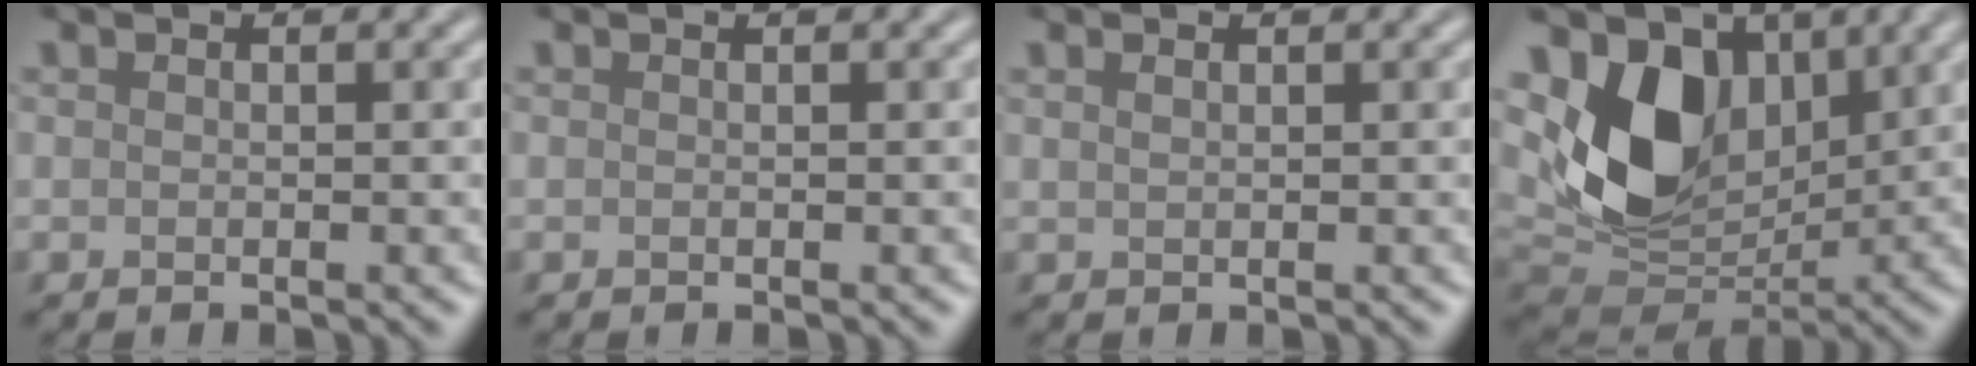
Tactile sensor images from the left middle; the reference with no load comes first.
{"total": 0.0}
{"total": 0.7, "force": [0.4, 0.3, 0.4], "torque": [-0.013, 0.004, 0.010]}
{"total": 10.1, "force": [2.9, 7.0, 6.7], "torque": [-0.141, -0.009, 0.056]}